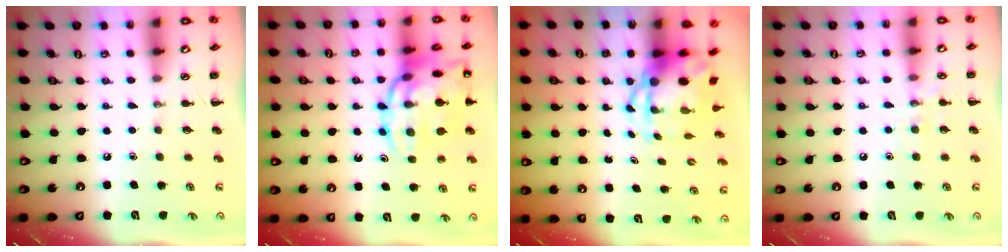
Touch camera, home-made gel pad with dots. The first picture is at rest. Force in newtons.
{"total": 20.4, "press": 20.2, "slide": 2.5}
{"total": 4.8, "press": 4.6, "slide": 1.4}
{"total": 7.1, "press": 7.0, "slide": 1.2}